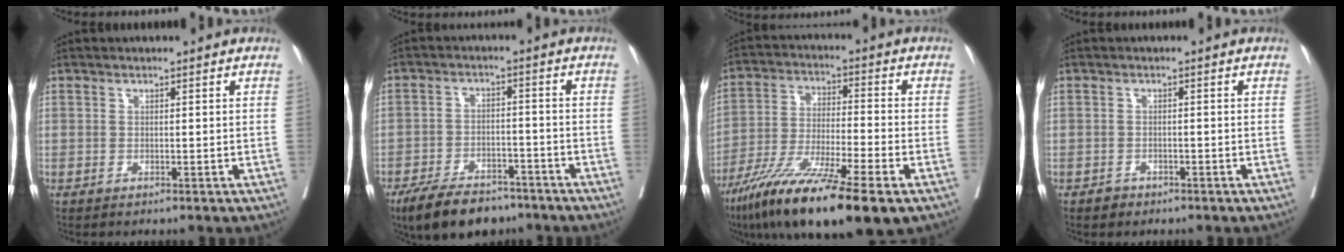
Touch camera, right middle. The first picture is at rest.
{"total": 10.1, "force": [-7.7, 4.6, 4.4], "torque": [-0.076, -0.004, -0.127]}
{"total": 17.3, "force": [-10.8, 1.3, 13.4], "torque": [-0.235, -0.050, -0.190]}
{"total": 1.2, "force": [-0.9, 0.8, 0.1], "torque": [-0.003, 0.001, -0.015]}